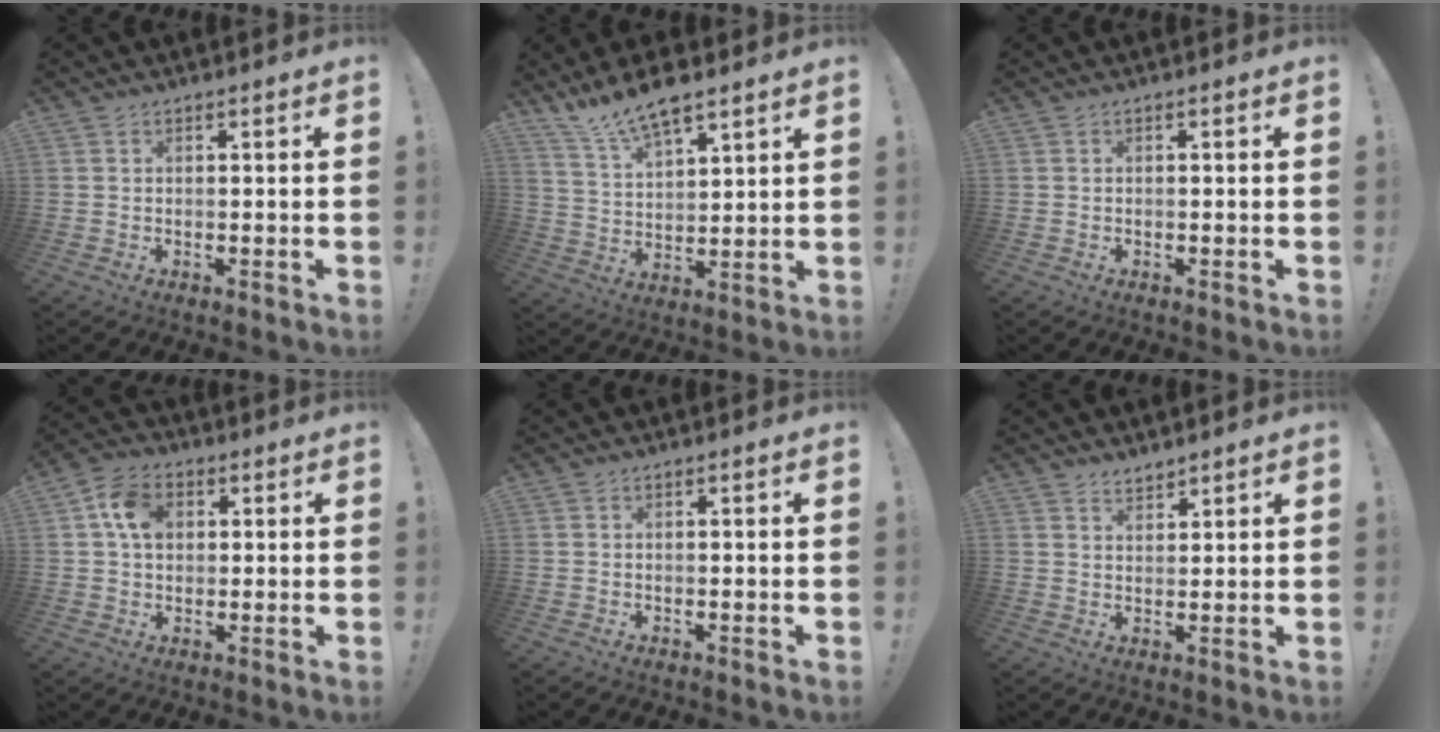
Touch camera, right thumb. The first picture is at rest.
{"total": 10.9, "force": [9.2, 2.9, 5.2], "torque": [-0.109, -0.054, 0.169]}
{"total": 0.0}
{"total": 9.0, "force": [2.5, 6.7, 5.4], "torque": [-0.090, 0.012, 0.050]}
{"total": 0.0}
{"total": 3.0, "force": [2.8, 1.0, 0.2], "torque": [-0.003, -0.019, 0.053]}